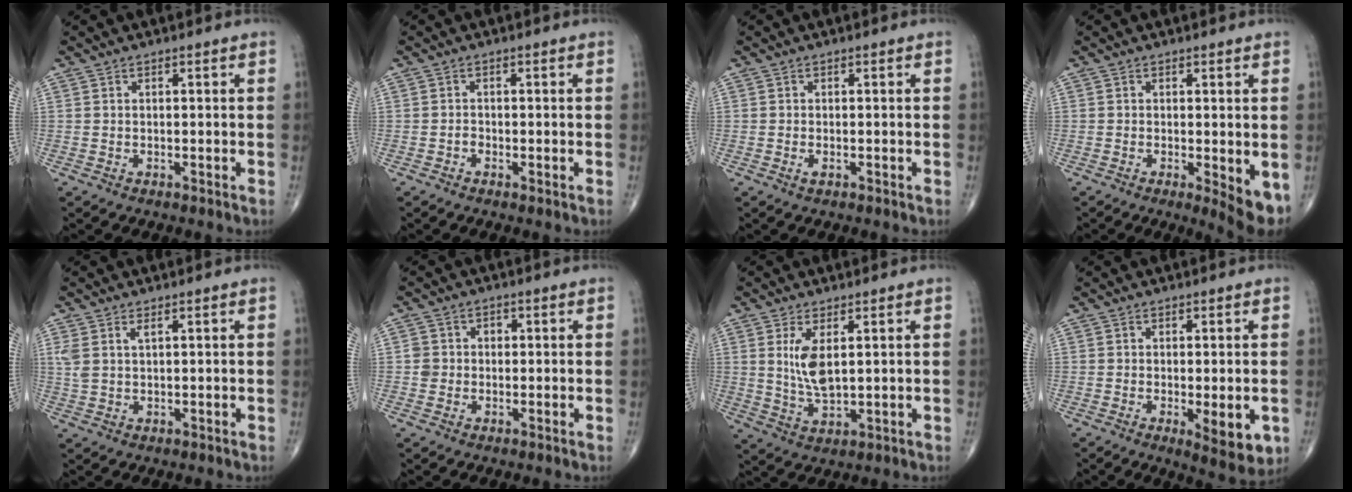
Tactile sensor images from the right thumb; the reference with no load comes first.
{"total": 0.8, "force": [-0.4, 0.5, 0.5], "torque": [-0.007, 0.002, -0.010]}
{"total": 0.8, "force": [-0.3, 0.4, 0.6], "torque": [-0.014, -0.001, -0.004]}
{"total": 5.9, "force": [-1.1, 1.8, 5.5], "torque": [-0.072, -0.016, -0.014]}
{"total": 3.2, "force": [1.4, 1.4, 2.5], "torque": [-0.063, 0.006, 0.036]}
{"total": 3.0, "force": [-0.1, 2.9, 0.7], "torque": [0.009, 0.010, -0.004]}
{"total": 6.5, "force": [1.7, 2.7, 5.7], "torque": [-0.111, -0.015, 0.043]}
{"total": 7.3, "force": [-1.8, 2.6, 6.6], "torque": [-0.081, -0.017, -0.021]}